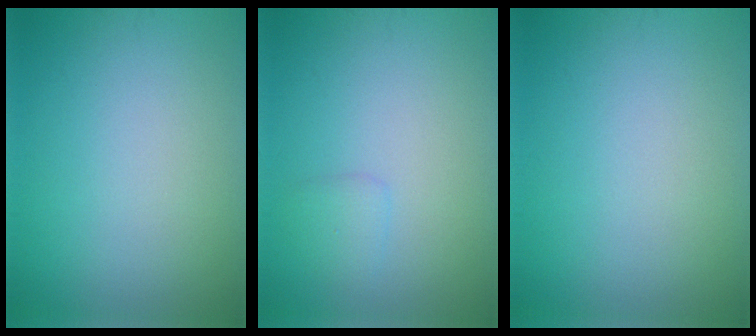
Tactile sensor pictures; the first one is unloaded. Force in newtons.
{"total": 1.0, "press": 1.0, "slide": 0.1}
{"total": 0.0}